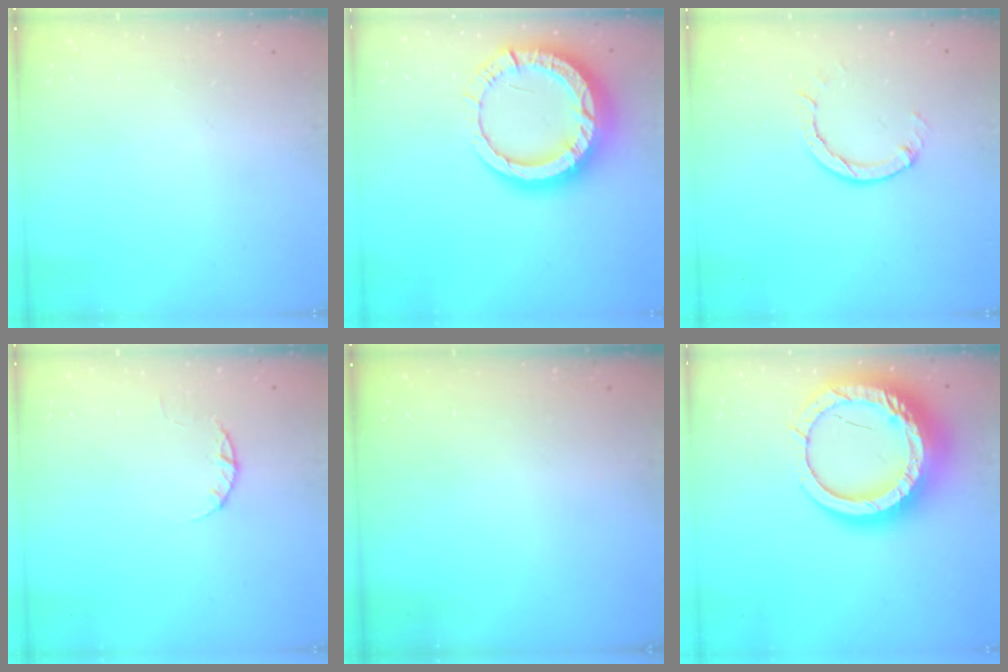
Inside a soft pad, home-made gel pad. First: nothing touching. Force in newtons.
{"total": 17.4, "press": 17.3, "slide": 1.8}
{"total": 2.7, "press": 2.7, "slide": 0.3}
{"total": 2.4, "press": 2.3, "slide": 0.4}
{"total": 0.0}
{"total": 22.8, "press": 22.7, "slide": 2.3}